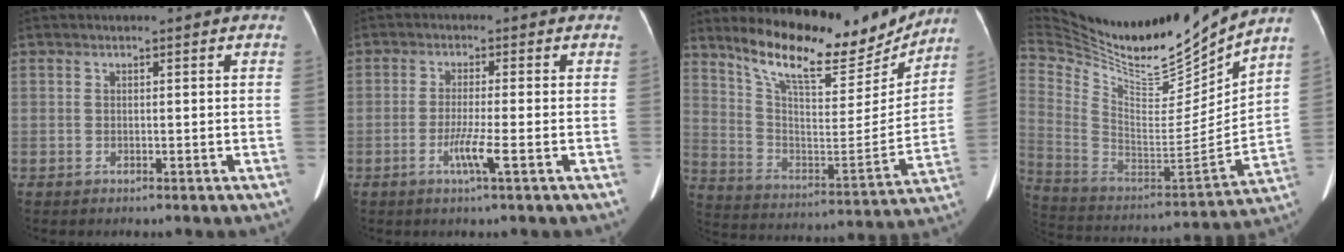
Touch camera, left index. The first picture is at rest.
{"total": 3.7, "force": [-1.5, -0.6, 3.4], "torque": [-0.071, -0.009, -0.030]}
{"total": 19.7, "force": [17.1, 4.7, 8.6], "torque": [-0.146, -0.029, 0.272]}
{"total": 27.7, "force": [24.8, 3.7, 11.9], "torque": [-0.240, -0.057, 0.412]}